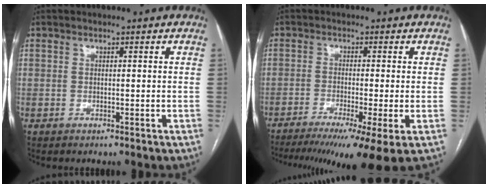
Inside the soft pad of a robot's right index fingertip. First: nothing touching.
{"total": 13.7, "force": [-9.5, -0.3, 9.8], "torque": [-0.128, -0.028, -0.148]}